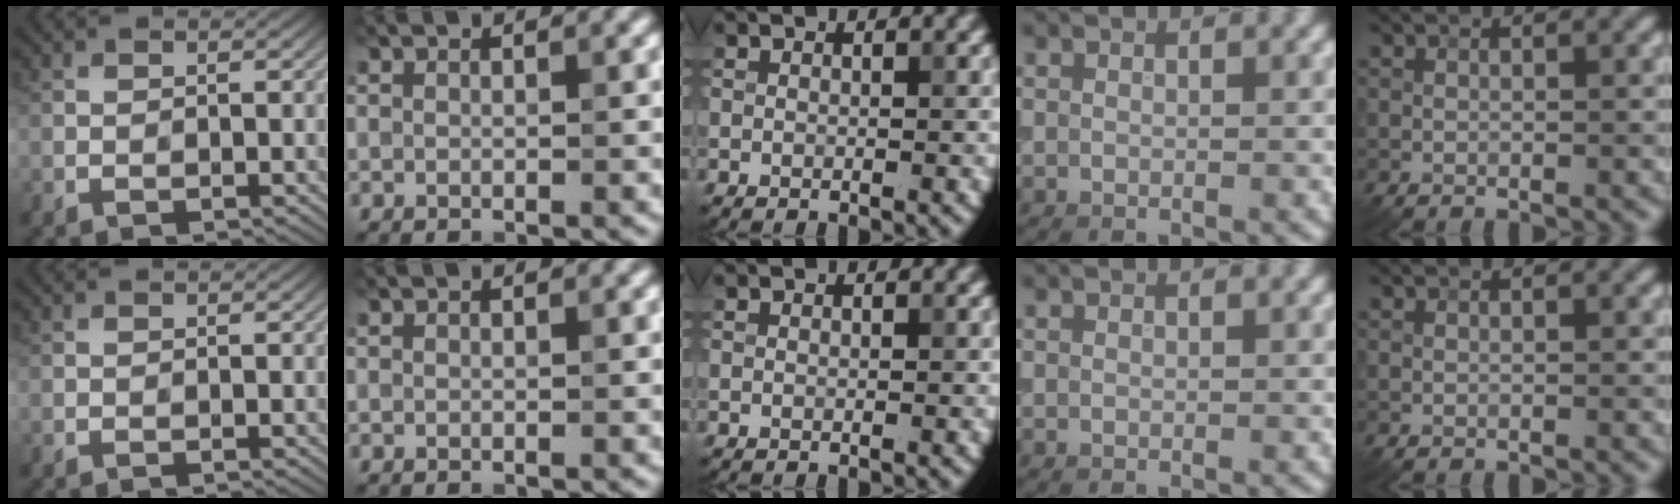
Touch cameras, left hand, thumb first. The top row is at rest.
{}